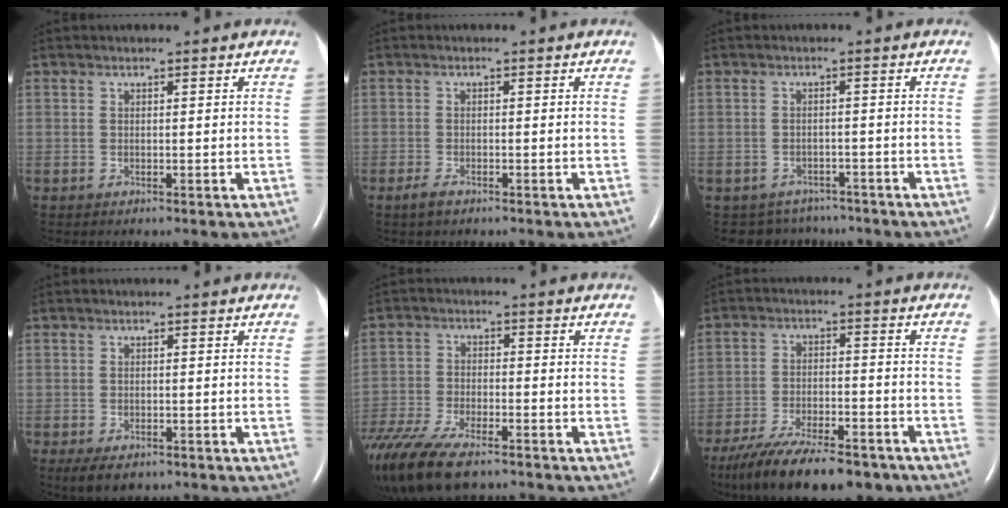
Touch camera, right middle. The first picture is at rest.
{"total": 1.7, "force": [-1.2, 0.6, 1.1], "torque": [-0.030, -0.003, -0.021]}
{"total": 5.1, "force": [-4.4, 2.6, -0.5], "torque": [0.006, 0.012, -0.058]}
{"total": 3.8, "force": [-2.5, 1.8, 2.2], "torque": [-0.041, -0.008, -0.033]}
{"total": 14.8, "force": [-11.1, 4.5, 8.8], "torque": [-0.191, -0.033, -0.193]}
{"total": 17.4, "force": [-13.5, 5.2, 9.6], "torque": [-0.169, -0.016, -0.212]}